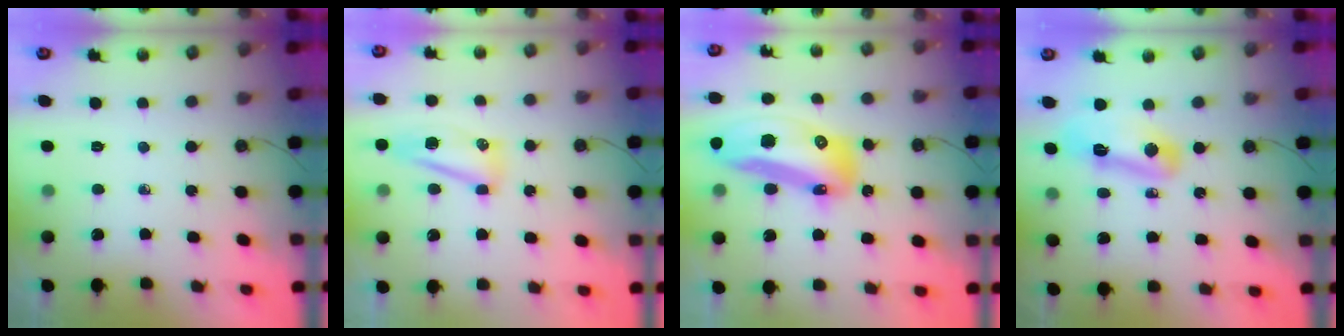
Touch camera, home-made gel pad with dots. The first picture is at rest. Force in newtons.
{"total": 8.2, "press": 8.2, "slide": 0.8}
{"total": 26.7, "press": 22.9, "slide": 13.8}
{"total": 10.2, "press": 10.2, "slide": 0.5}